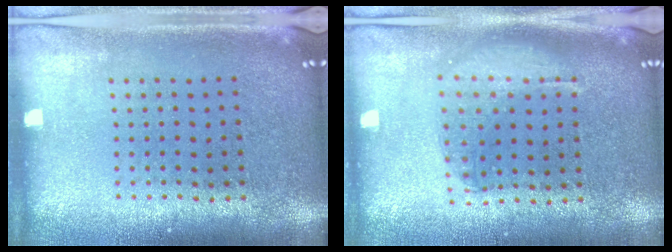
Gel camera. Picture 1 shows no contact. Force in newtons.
{"total": 1.4, "press": 1.3, "slide": 0.5}